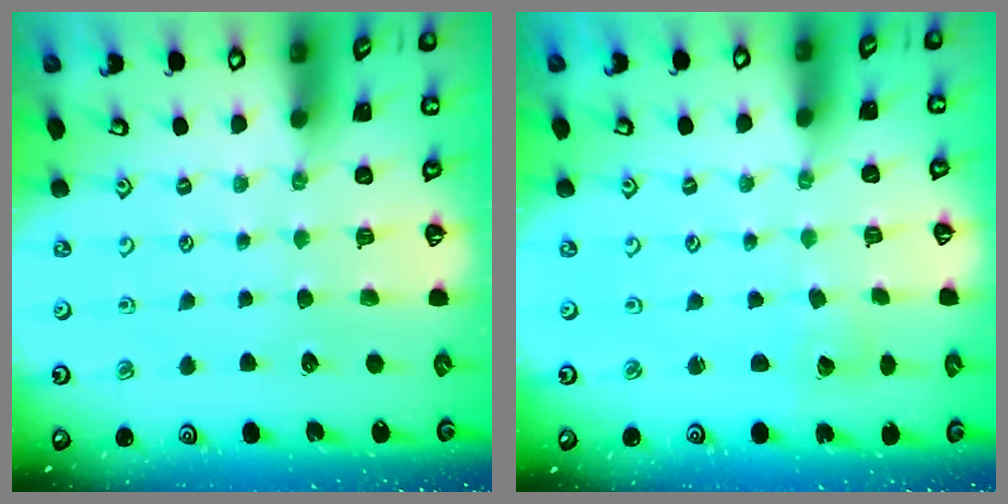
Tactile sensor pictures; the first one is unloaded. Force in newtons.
{"total": 2.2, "press": 2.2, "slide": 0.1}